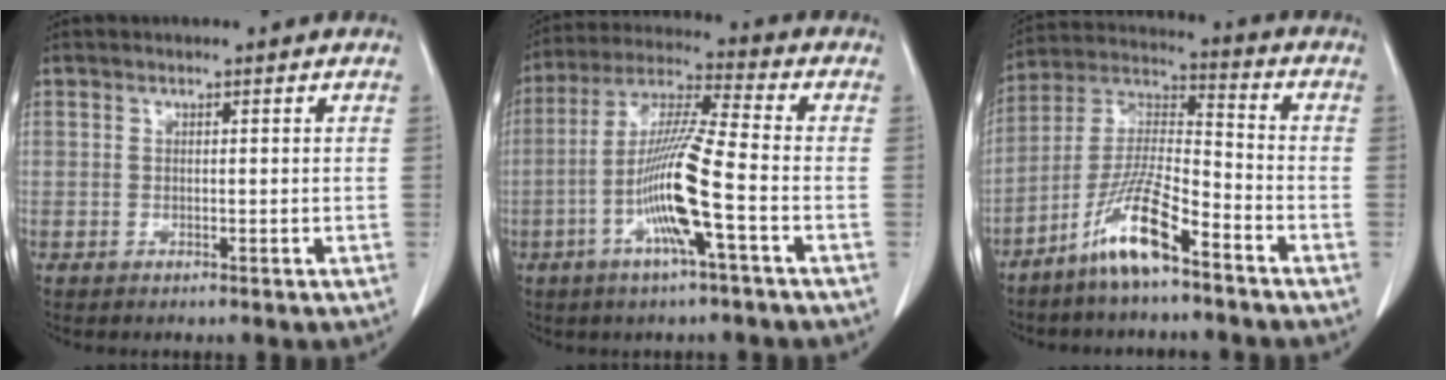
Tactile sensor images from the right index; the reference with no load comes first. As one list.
[{"total": 12.2, "force": [-3.9, -0.1, 11.5], "torque": [-0.233, -0.001, -0.080]}, {"total": 11.3, "force": [-7.3, 1.2, 8.6], "torque": [-0.177, -0.011, -0.145]}]